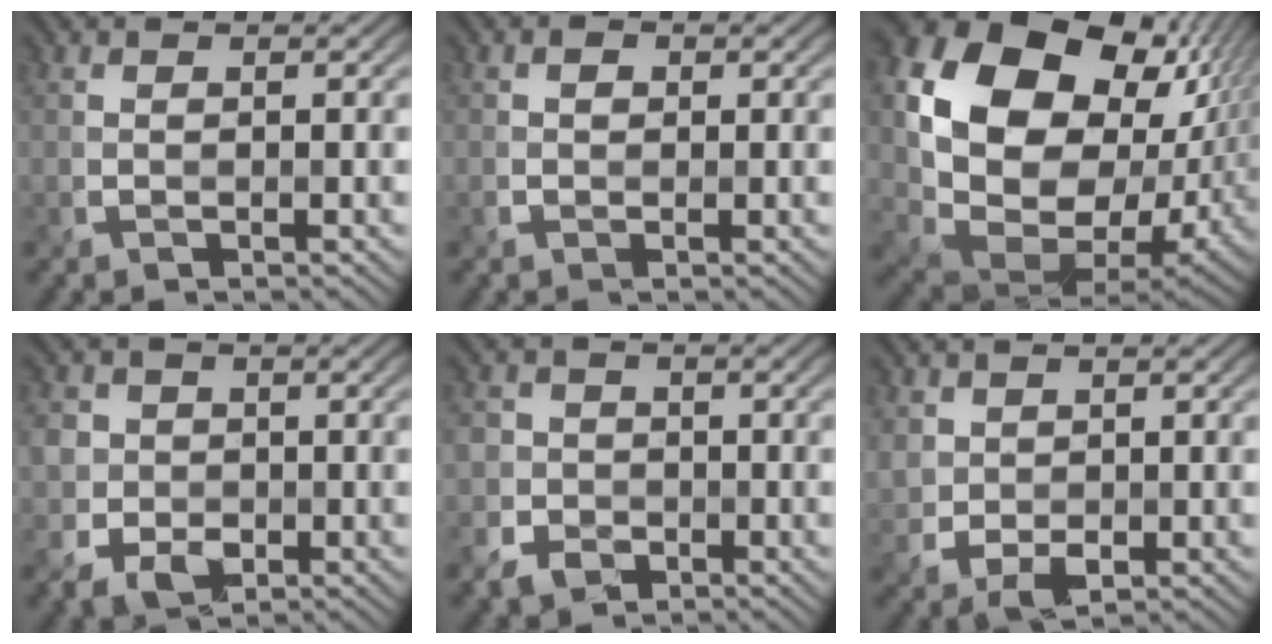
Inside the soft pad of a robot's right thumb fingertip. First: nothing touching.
{"total": 0.8, "force": [0.1, 0.7, 0.3], "torque": [-0.005, -0.001, -0.004]}
{"total": 21.6, "force": [5.3, 15.4, 14.2], "torque": [-0.299, -0.017, 0.134]}
{"total": 6.1, "force": [-1.1, 5.7, 2.1], "torque": [-0.058, -0.001, -0.048]}
{"total": 5.8, "force": [-2.4, 5.1, 0.9], "torque": [-0.028, -0.007, -0.076]}
{"total": 3.3, "force": [0.6, 2.7, 1.9], "torque": [-0.054, -0.011, 0.012]}